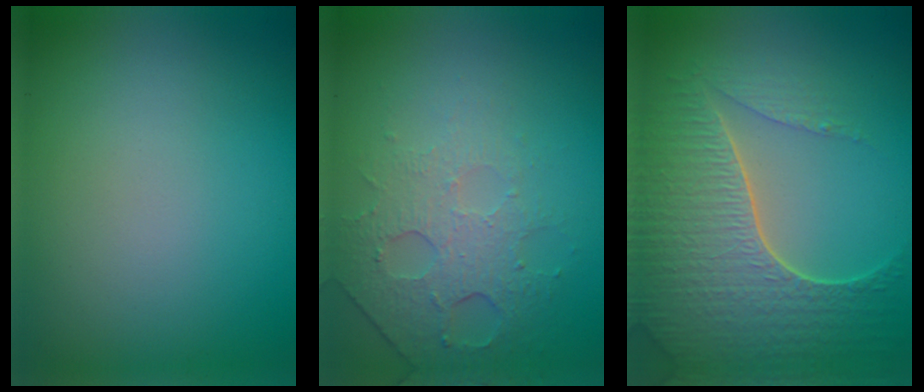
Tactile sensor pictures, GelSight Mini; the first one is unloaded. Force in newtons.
{"total": 4.6, "press": 3.0, "slide": 3.5}
{"total": 7.5, "press": 5.6, "slide": 5.0}